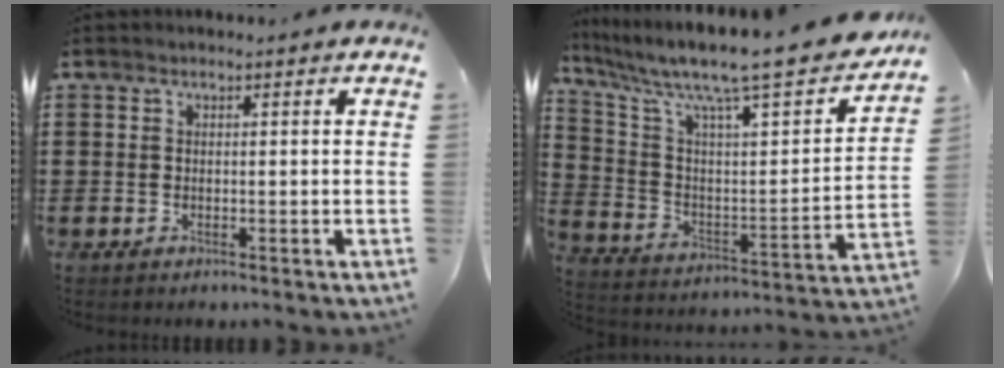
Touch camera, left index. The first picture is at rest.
{"total": 11.3, "force": [9.2, 1.0, 6.5], "torque": [-0.147, -0.071, 0.144]}